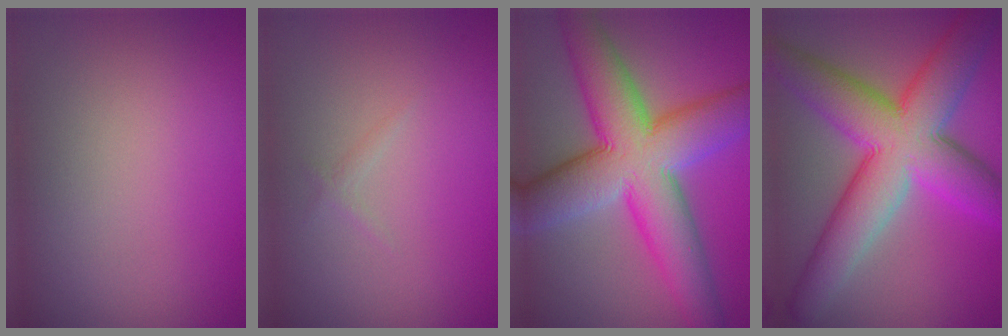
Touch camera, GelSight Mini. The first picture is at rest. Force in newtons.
{"total": 0.5, "press": 0.5, "slide": 0.0}
{"total": 12.1, "press": 12.1, "slide": 0.3}
{"total": 11.5, "press": 11.5, "slide": 0.5}